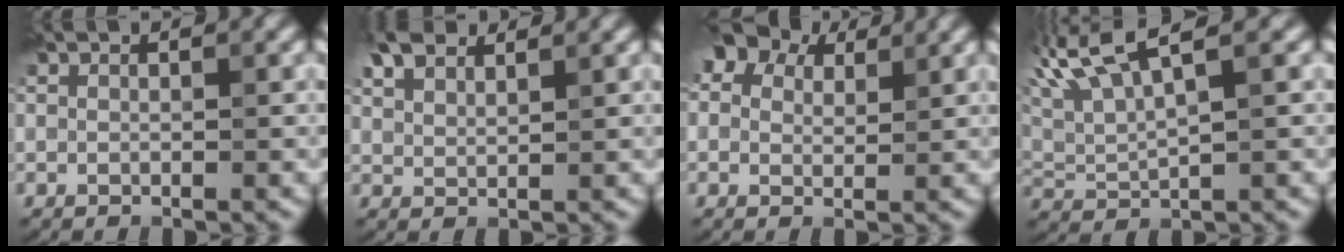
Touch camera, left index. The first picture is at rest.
{"total": 2.3, "force": [2.1, 0.5, 0.6], "torque": [-0.029, 0.014, 0.051]}
{"total": 5.2, "force": [3.5, 3.2, 2.0], "torque": [-0.043, 0.019, 0.052]}
{"total": 5.1, "force": [2.8, 1.0, 4.2], "torque": [-0.095, 0.021, 0.064]}